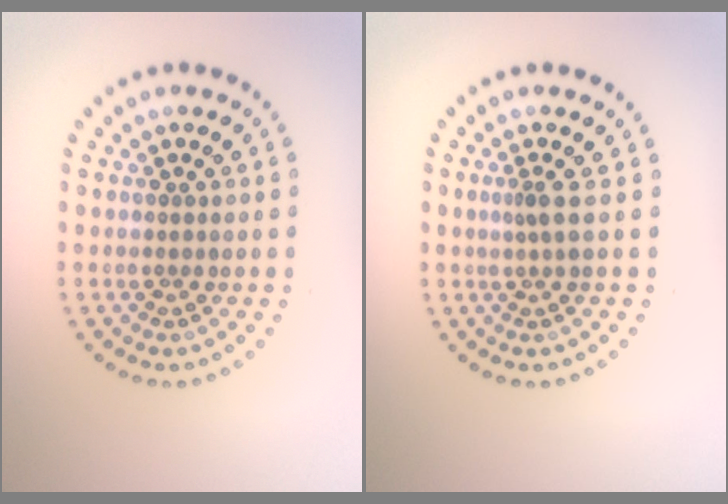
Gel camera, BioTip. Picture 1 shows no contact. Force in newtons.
{"total": 1.1, "press": 0.6, "slide": 0.9}